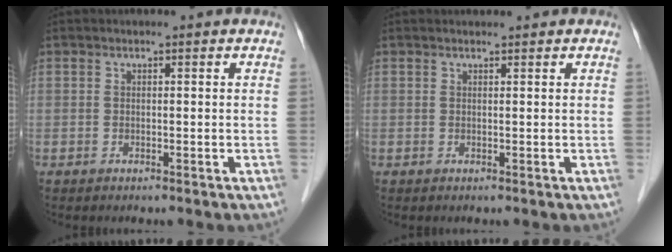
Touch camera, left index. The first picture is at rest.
{"total": 0.8, "force": [0.8, 0.1, 0.1], "torque": [-0.009, 0.009, 0.015]}